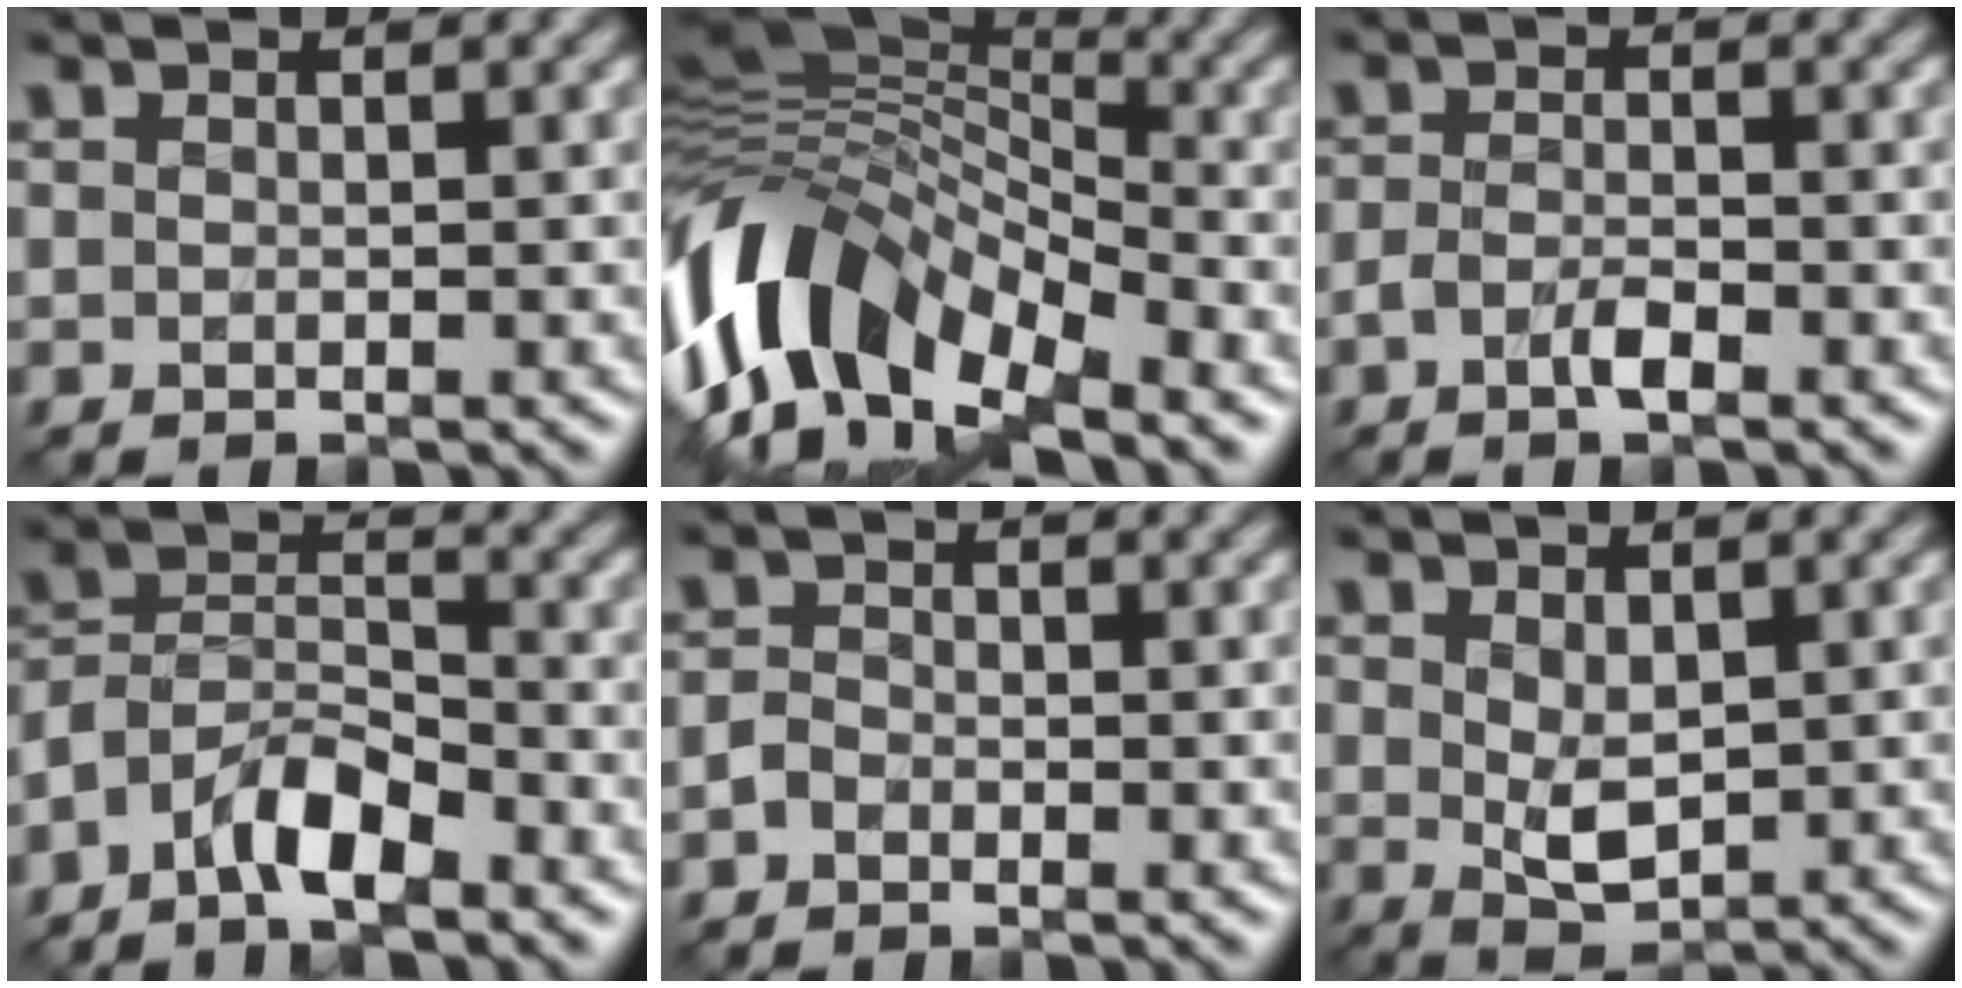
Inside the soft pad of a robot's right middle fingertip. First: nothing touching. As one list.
[{"total": 13.3, "force": [-4.9, 7.2, 10.1], "torque": [-0.199, 0.010, -0.102]}, {"total": 2.0, "force": [-1.2, 0.7, 1.5], "torque": [-0.032, 0.000, -0.028]}, {"total": 5.8, "force": [-4.2, 2.2, 3.3], "torque": [-0.054, 0.006, -0.085]}, {"total": 1.2, "force": [-0.7, 0.8, 0.4], "torque": [-0.008, 0.002, -0.017]}, {"total": 3.2, "force": [0.5, 1.9, 2.5], "torque": [-0.052, -0.006, 0.018]}]